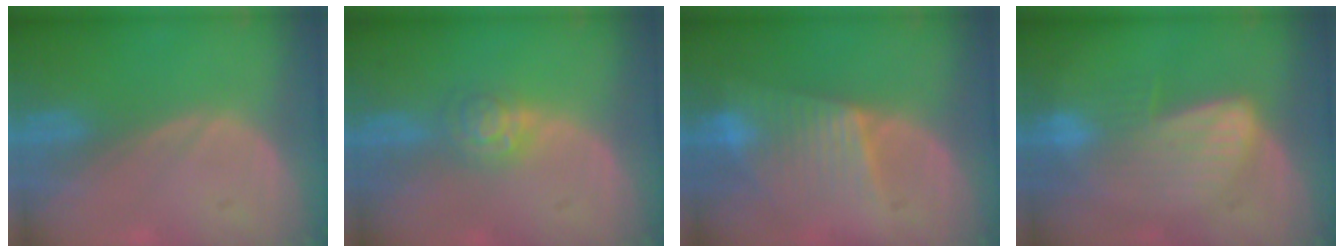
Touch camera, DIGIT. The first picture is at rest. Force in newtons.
{"total": 4.5, "press": 3.9, "slide": 2.3}
{"total": 6.5, "press": 6.4, "slide": 1.1}
{"total": 6.5, "press": 6.5, "slide": 1.0}